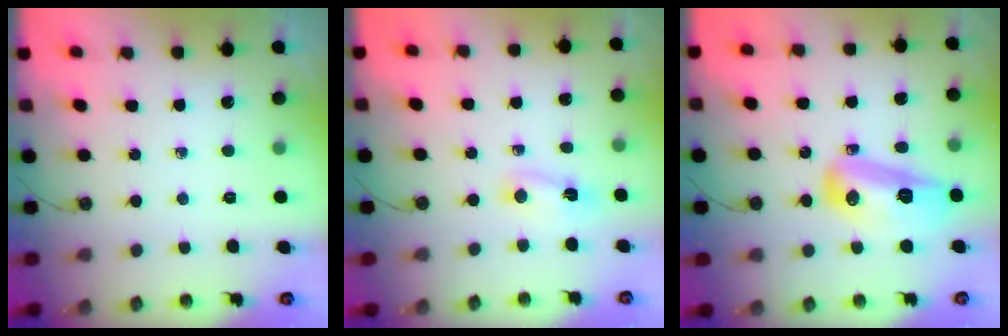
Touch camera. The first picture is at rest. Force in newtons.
{"total": 2.4, "press": 2.4, "slide": 0.6}
{"total": 12.4, "press": 12.3, "slide": 1.2}